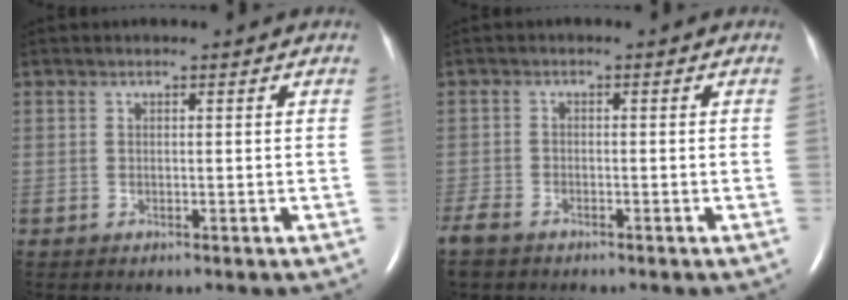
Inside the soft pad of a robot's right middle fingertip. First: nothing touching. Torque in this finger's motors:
{"motor_torque": [1.03, -1.11, 1.05, 0.21]}